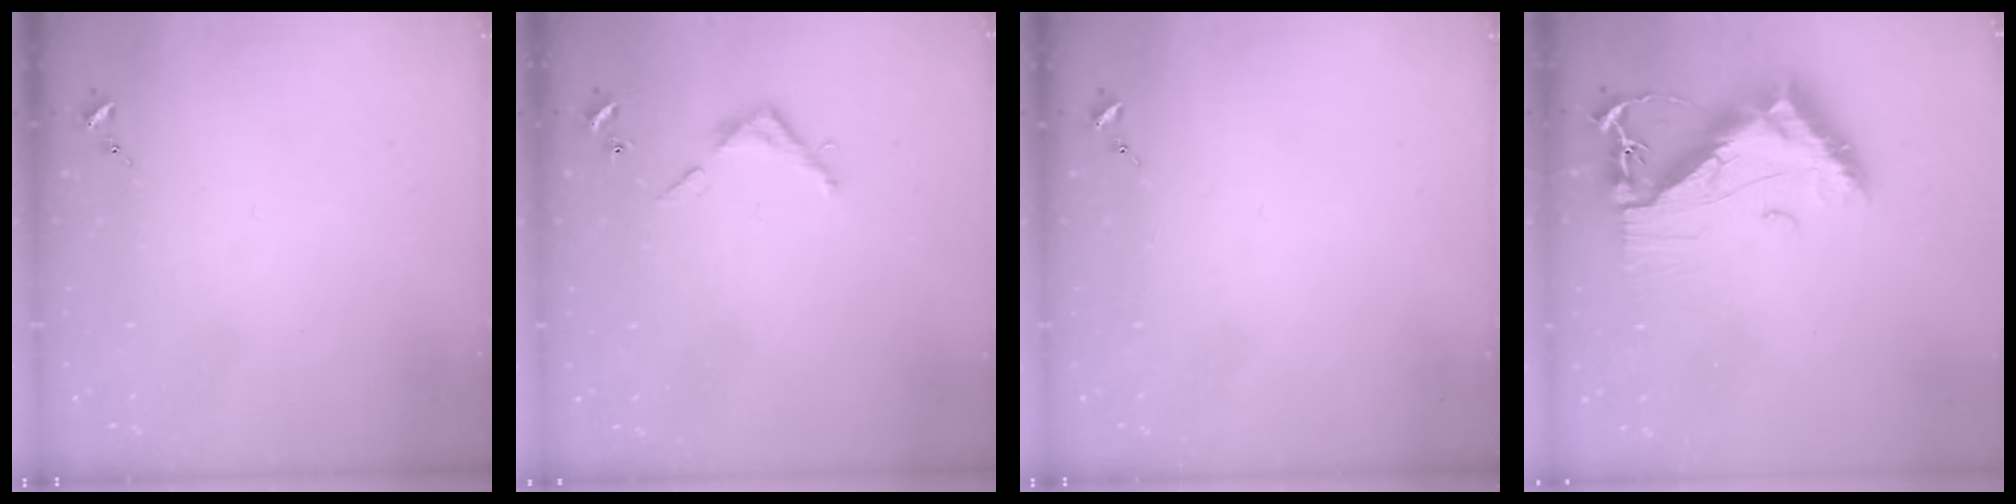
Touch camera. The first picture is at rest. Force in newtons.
{"total": 3.5, "press": 3.5, "slide": 0.2}
{"total": 0.0}
{"total": 13.2, "press": 13.2, "slide": 1.2}